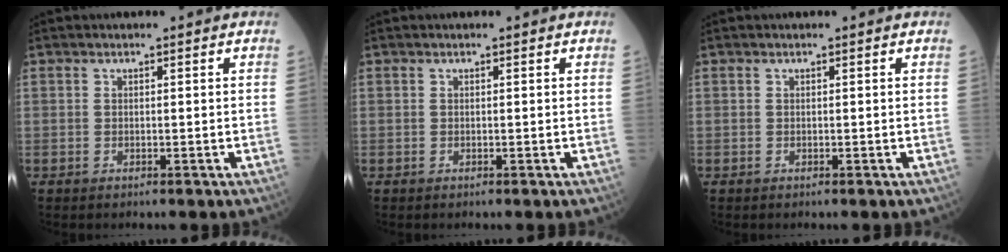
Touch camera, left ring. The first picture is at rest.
{"total": 0.0}
{"total": 0.0}